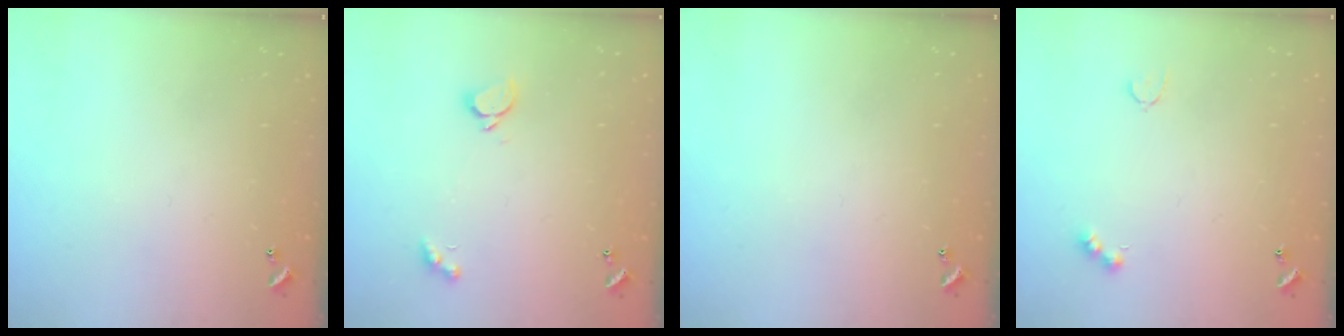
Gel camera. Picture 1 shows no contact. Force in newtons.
{"total": 1.8, "press": 1.6, "slide": 0.8}
{"total": 0.0}
{"total": 4.1, "press": 4.1, "slide": 0.6}